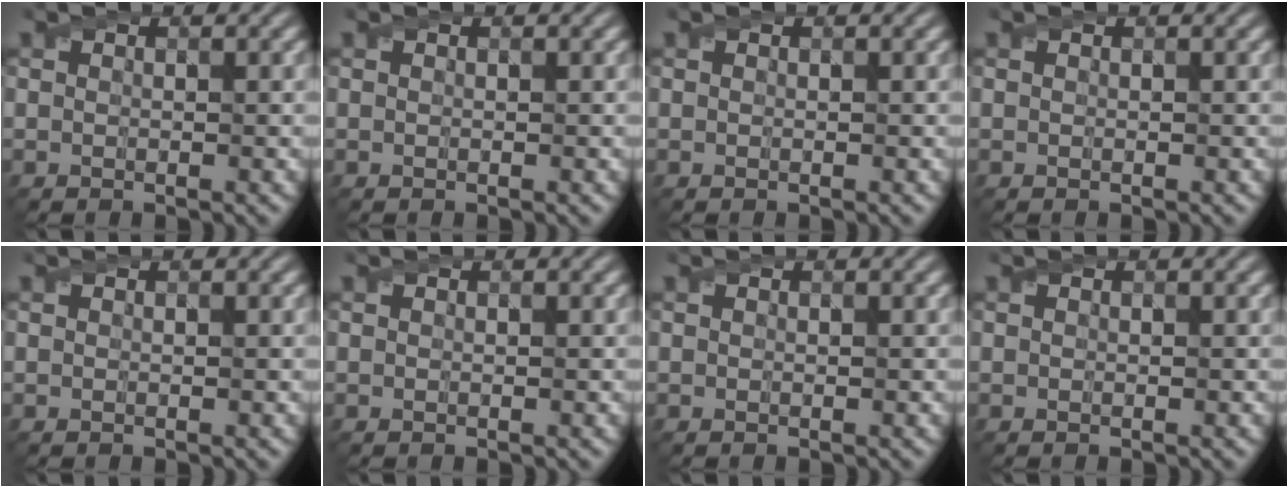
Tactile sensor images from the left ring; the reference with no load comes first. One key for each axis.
{"total": 0.0}
{"total": 0.0}
{"total": 0.0}
{"total": 0.0}
{"total": 0.0}
{"total": 0.0}
{"total": 0.0}